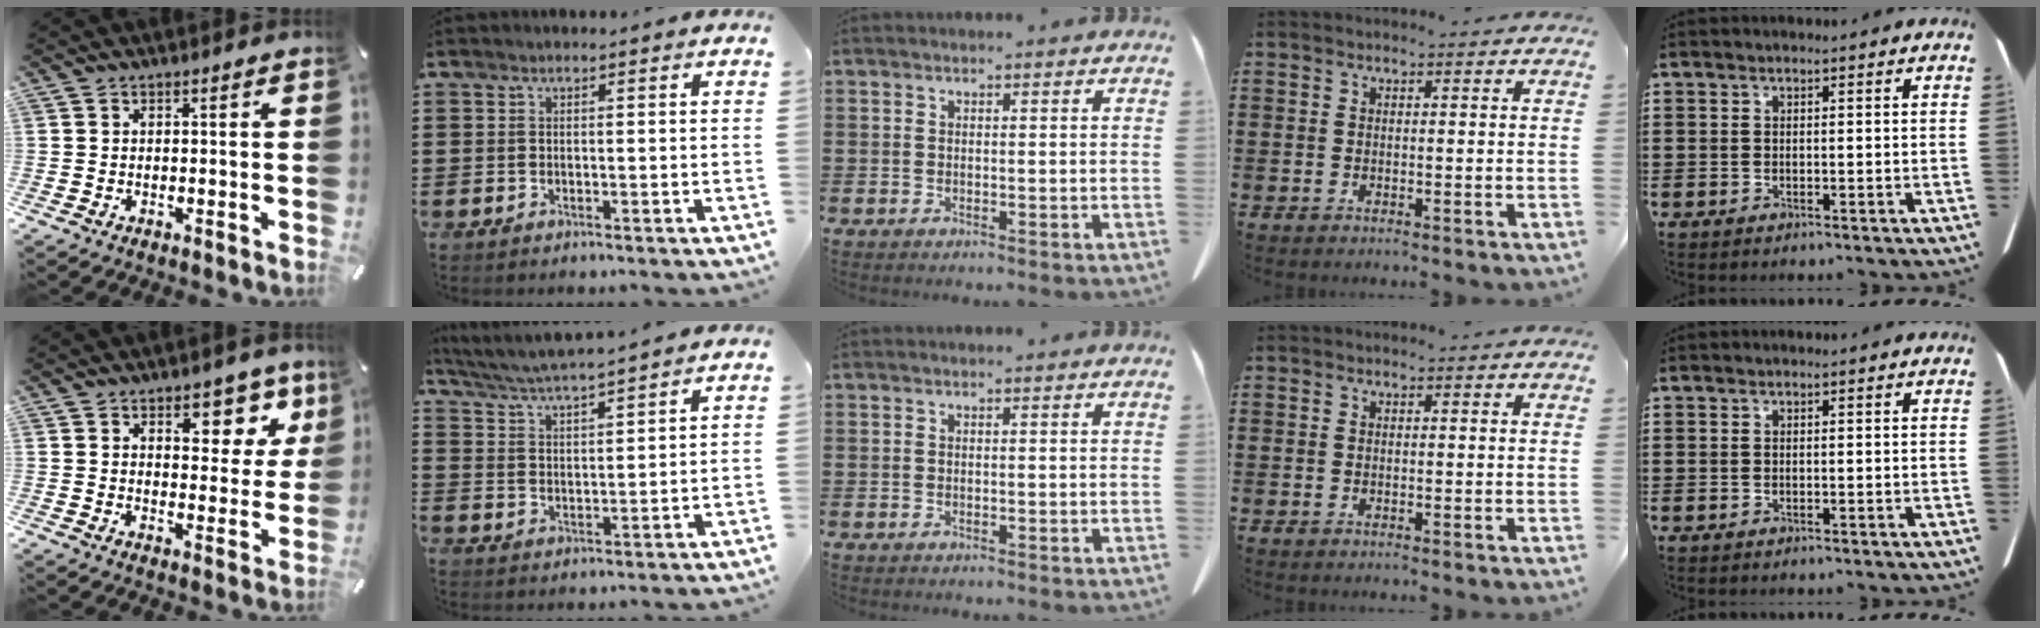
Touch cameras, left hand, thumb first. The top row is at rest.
{"thumb": {"total": 8.3, "force": [4.7, 4.9, 4.7], "torque": [-0.038, -0.028, 0.073]}, "index": {"total": 3.9, "force": [3.8, -0.6, 1.1], "torque": [-0.034, -0.020, 0.065]}}